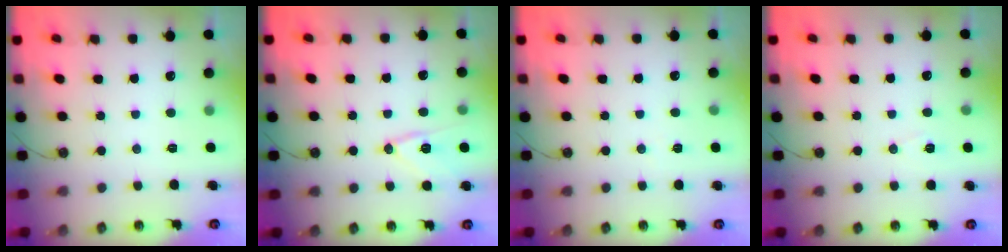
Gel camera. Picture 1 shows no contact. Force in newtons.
{"total": 11.5, "press": 11.3, "slide": 2.2}
{"total": 5.3, "press": 3.1, "slide": 4.3}
{"total": 6.3, "press": 4.4, "slide": 4.5}